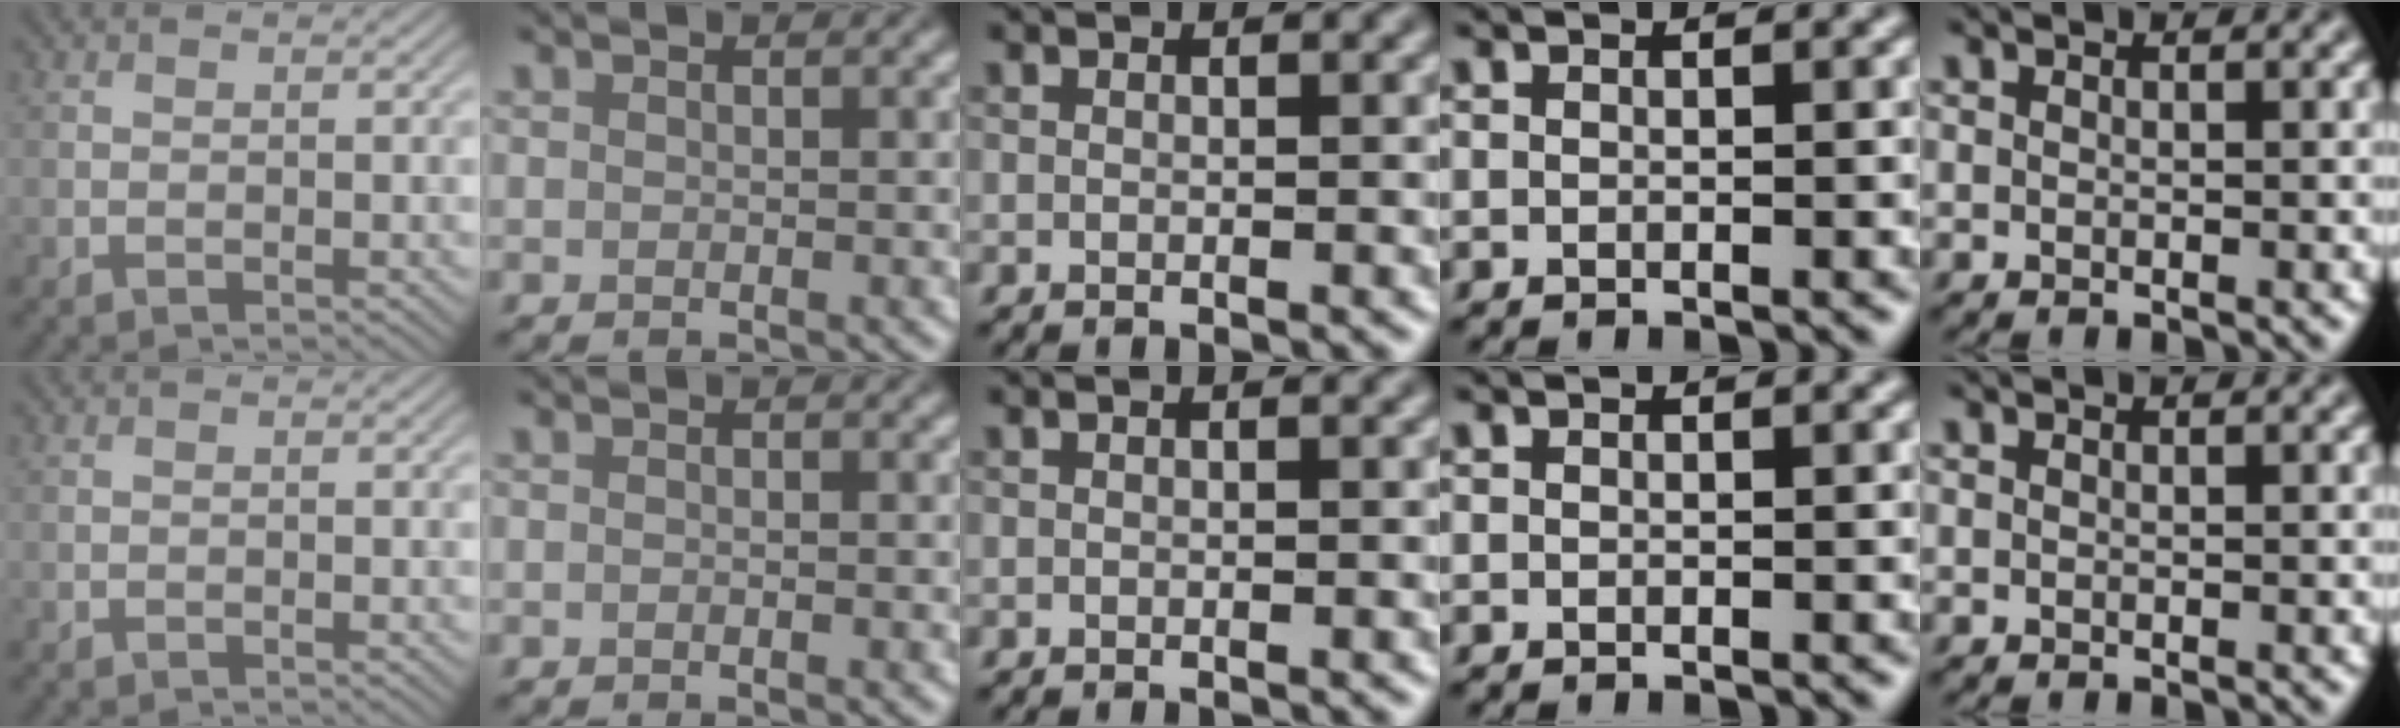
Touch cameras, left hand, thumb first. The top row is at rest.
{"index": {"total": 0.6, "force": [-0.5, 0.0, 0.3], "torque": [-0.004, 0.001, -0.011]}}